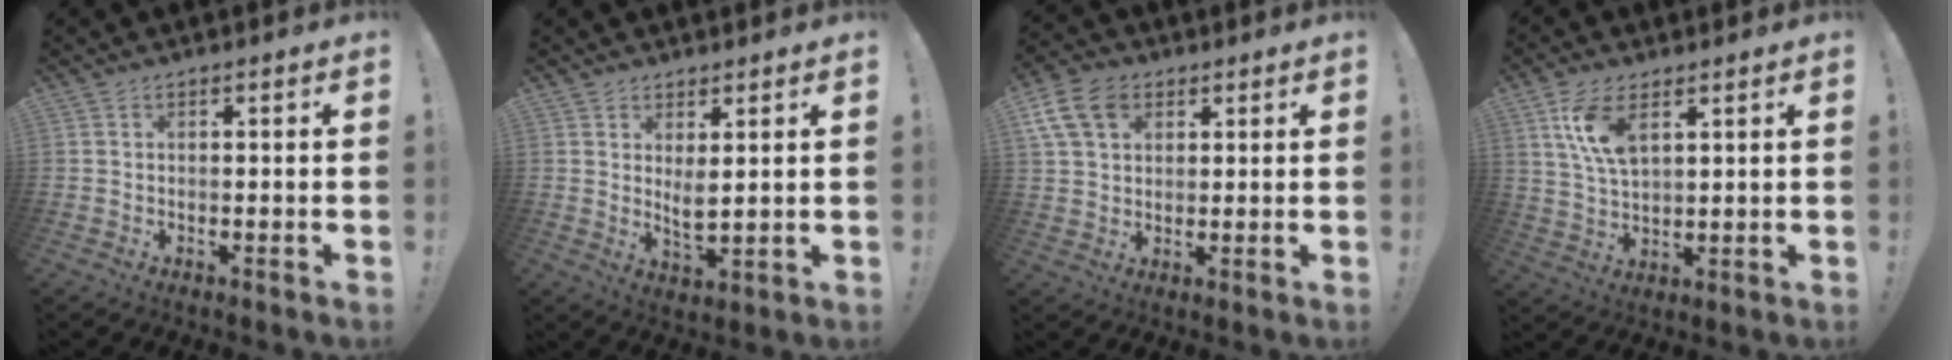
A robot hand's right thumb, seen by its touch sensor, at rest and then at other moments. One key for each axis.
{"total": 4.6, "fx": 2.4, "fy": 1.6, "fz": 3.6, "tx": -0.048, "ty": -0.022, "tz": 0.042}
{"total": 12.4, "fx": 5.2, "fy": 8.8, "fz": 6.9, "tx": -0.131, "ty": -0.016, "tz": 0.105}
{"total": 10.0, "fx": 4.9, "fy": 4.8, "fz": 7.2, "tx": -0.145, "ty": -0.014, "tz": 0.088}